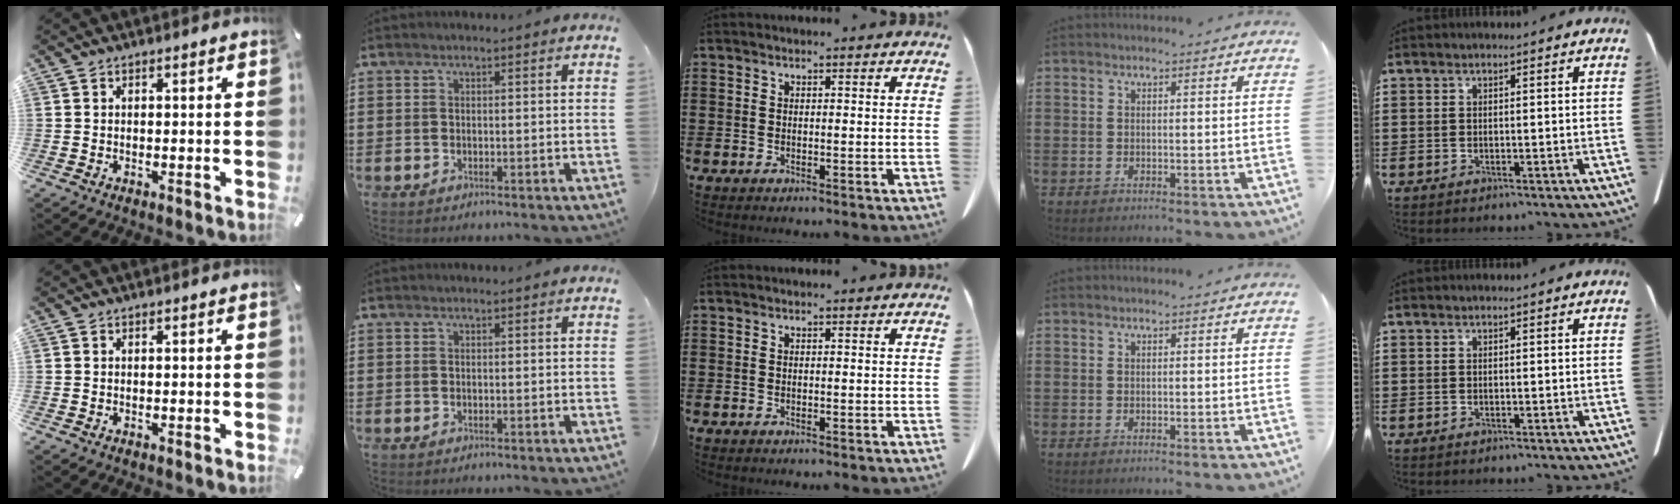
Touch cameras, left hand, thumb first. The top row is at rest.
{}